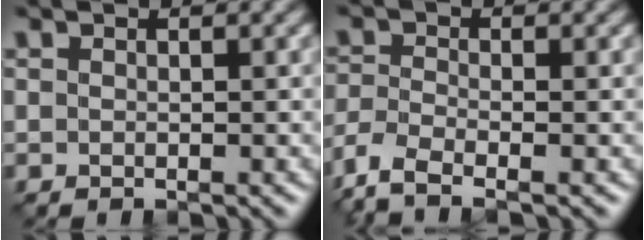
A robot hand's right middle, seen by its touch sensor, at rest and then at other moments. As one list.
[{"total": 3.7, "force": [-2.8, 0.9, 2.2], "torque": [-0.059, -0.010, -0.073]}]